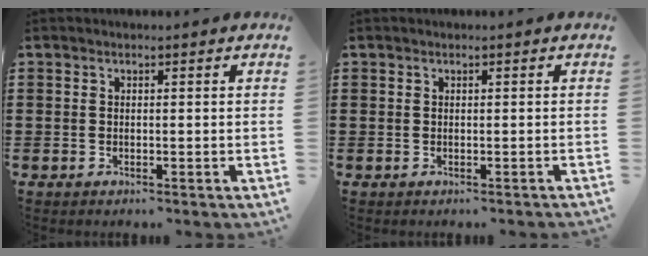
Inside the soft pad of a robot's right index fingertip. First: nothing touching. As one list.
[{"total": 0.0}]